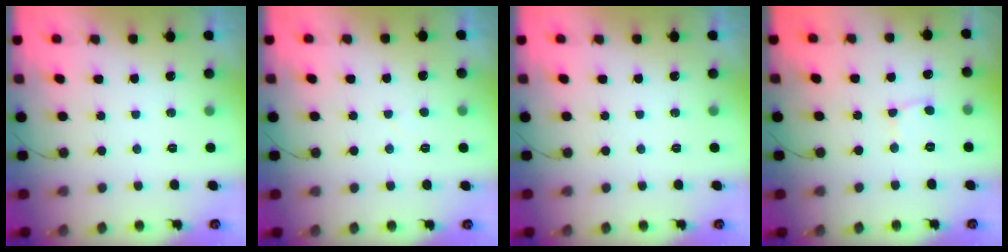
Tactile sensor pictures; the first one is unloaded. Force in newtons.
{"total": 1.9, "press": 1.9, "slide": 0.2}
{"total": 0.0}
{"total": 2.6, "press": 2.6, "slide": 0.2}